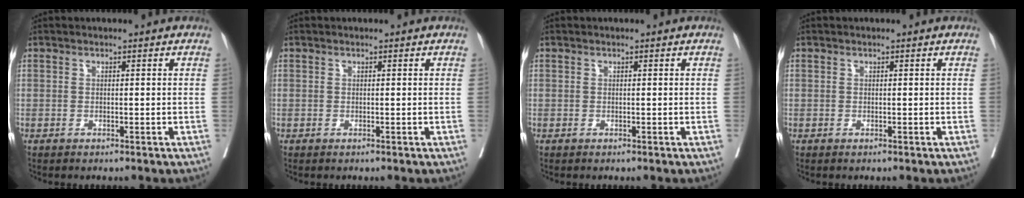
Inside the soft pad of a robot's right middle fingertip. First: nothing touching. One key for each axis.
{"total": 0.0}
{"total": 0.0}
{"total": 0.0}